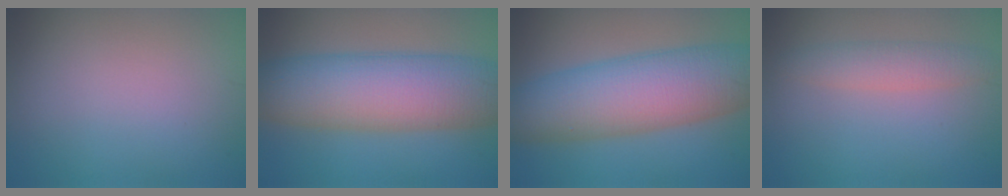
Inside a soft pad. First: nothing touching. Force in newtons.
{"total": 11.2, "press": 11.2, "slide": 0.4}
{"total": 10.8, "press": 10.8, "slide": 0.3}
{"total": 2.5, "press": 2.5, "slide": 0.1}